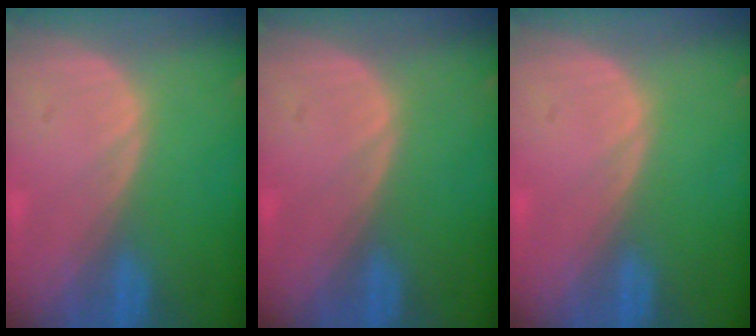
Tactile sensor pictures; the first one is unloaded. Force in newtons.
{"total": 0.0}
{"total": 0.0}